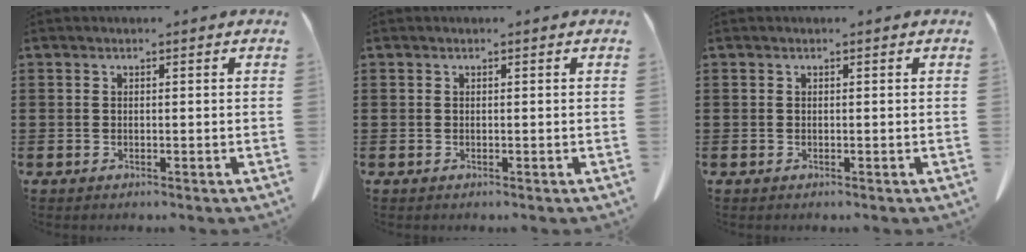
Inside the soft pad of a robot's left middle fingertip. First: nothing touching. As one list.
[{"total": 0.0}, {"total": 0.0}]